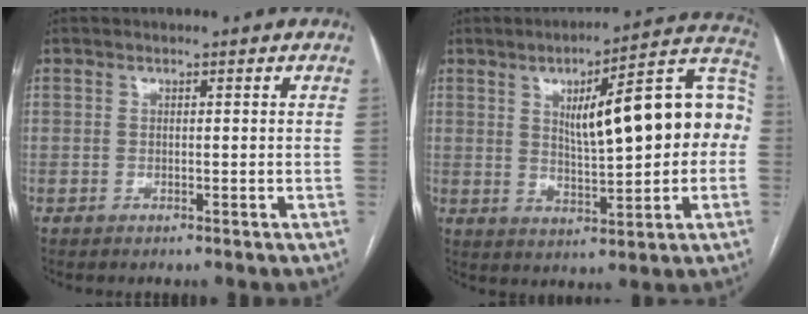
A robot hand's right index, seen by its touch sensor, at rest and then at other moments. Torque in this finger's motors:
{"motor_torque": [1.82, 0.32, 0.93, 0.11]}